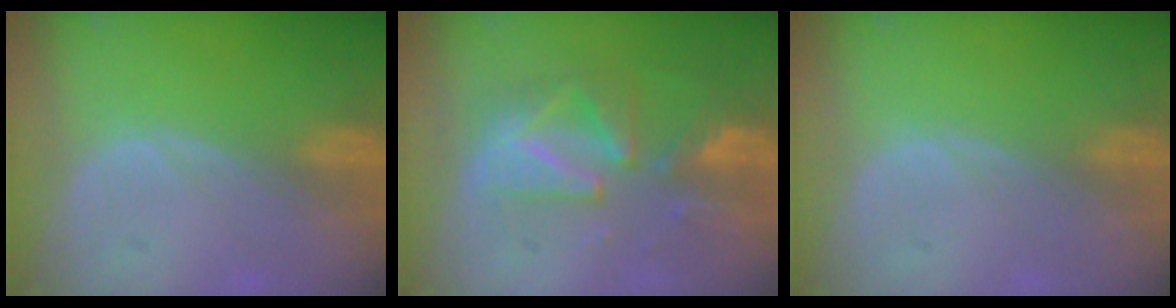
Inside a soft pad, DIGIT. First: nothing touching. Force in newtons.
{"total": 9.8, "press": 8.6, "slide": 4.7}
{"total": 0.0}